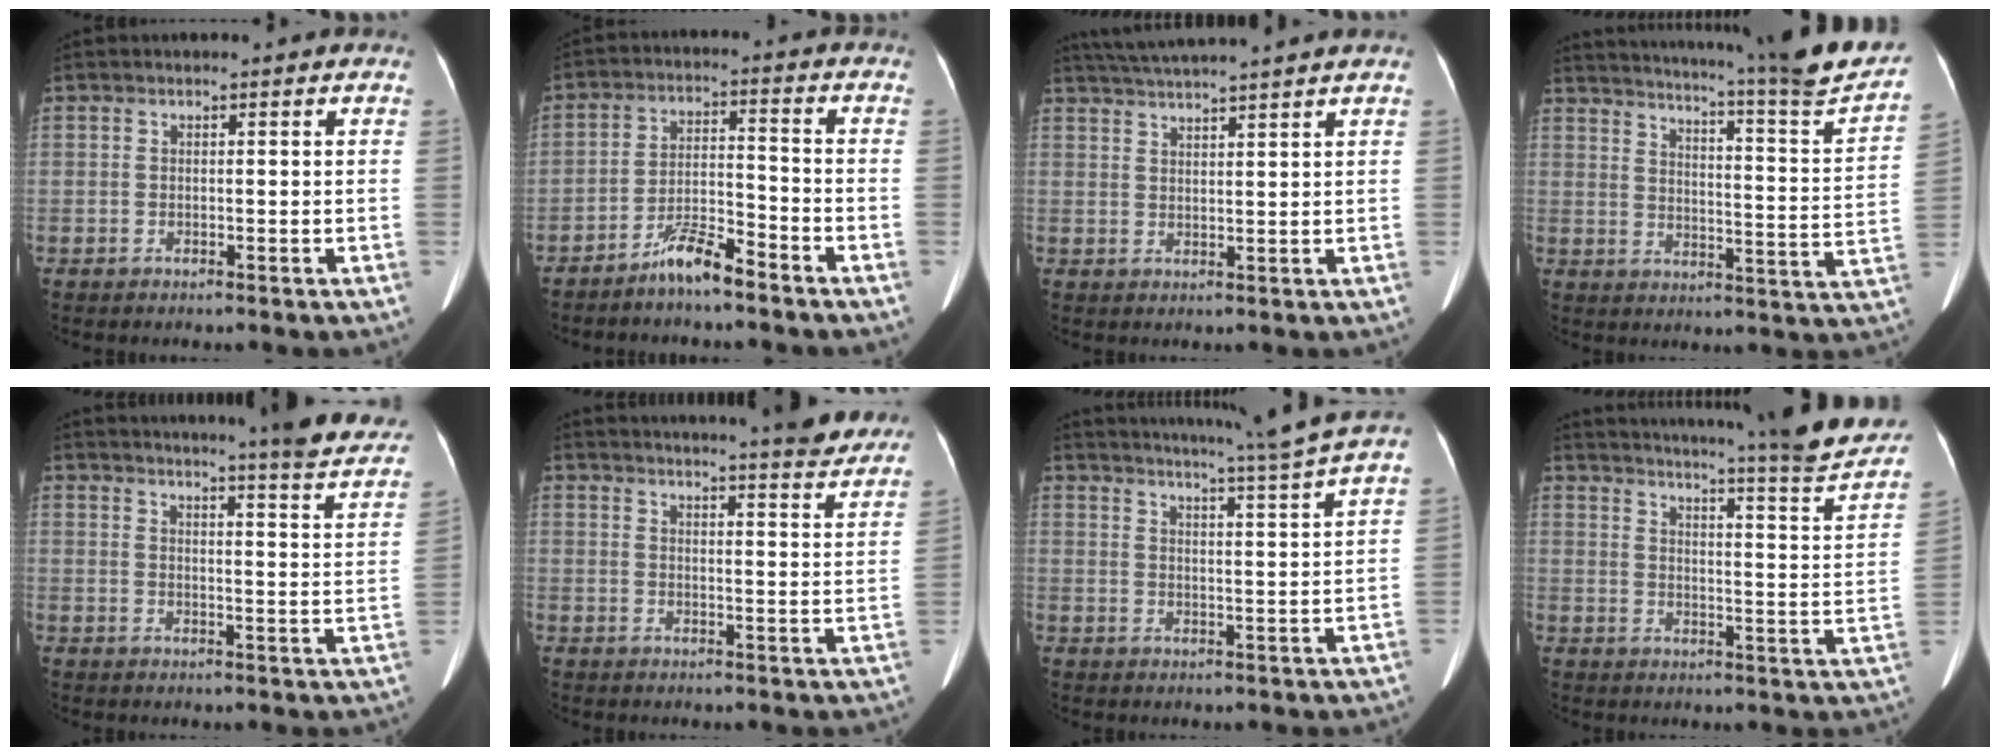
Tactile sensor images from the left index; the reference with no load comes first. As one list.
[{"total": 6.3, "force": [-5.3, 0.6, 3.3], "torque": [-0.065, -0.008, -0.102]}, {"total": 7.9, "force": [7.0, -1.5, 3.3], "torque": [-0.062, 0.021, 0.110]}, {"total": 25.2, "force": [22.2, -0.1, 11.9], "torque": [-0.182, -0.075, 0.273]}, {"total": 20.7, "force": [18.9, 0.5, 8.3], "torque": [-0.108, -0.066, 0.213]}, {"total": 20.3, "force": [18.9, 1.3, 7.2], "torque": [-0.099, -0.040, 0.222]}, {"total": 12.2, "force": [10.6, -3.2, 5.0], "torque": [-0.084, -0.046, 0.144]}, {"total": 25.5, "force": [23.0, 0.4, 11.1], "torque": [-0.167, -0.076, 0.280]}]